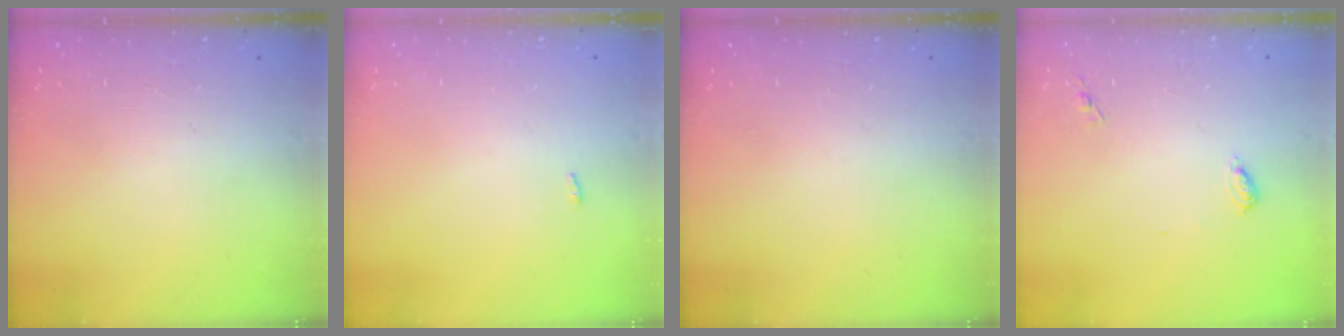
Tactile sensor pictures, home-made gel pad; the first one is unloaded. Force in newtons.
{"total": 6.7, "press": 1.4, "slide": 6.6}
{"total": 0.0}
{"total": 4.6, "press": 4.6, "slide": 0.4}